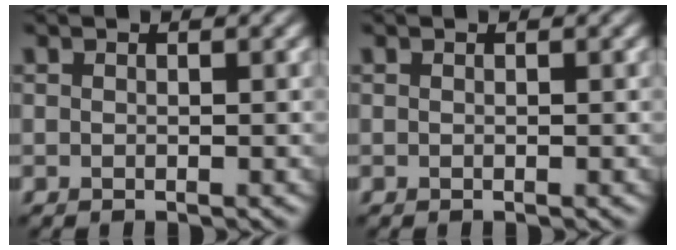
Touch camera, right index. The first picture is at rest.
{"total": 0.0}